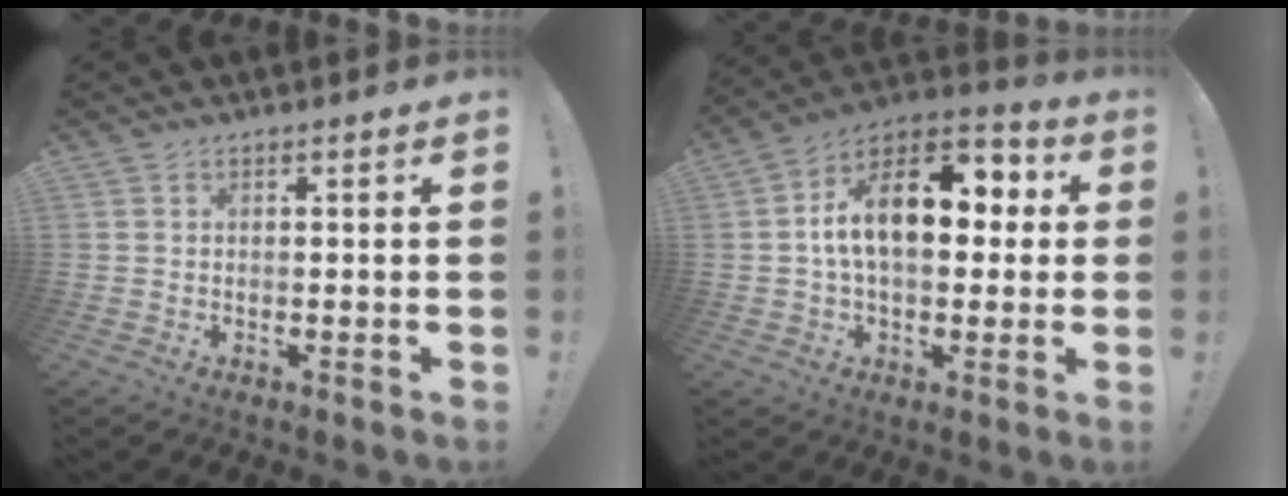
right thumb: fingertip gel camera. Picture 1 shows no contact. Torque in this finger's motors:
{"motor_torque": [2.51, 2.50, 0.19, 0.15, 0.18]}